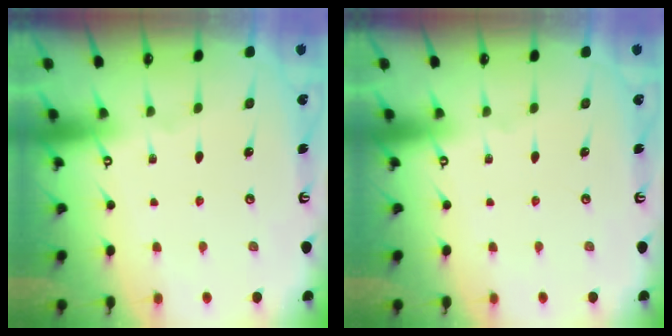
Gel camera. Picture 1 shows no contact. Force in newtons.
{"total": 0.0}